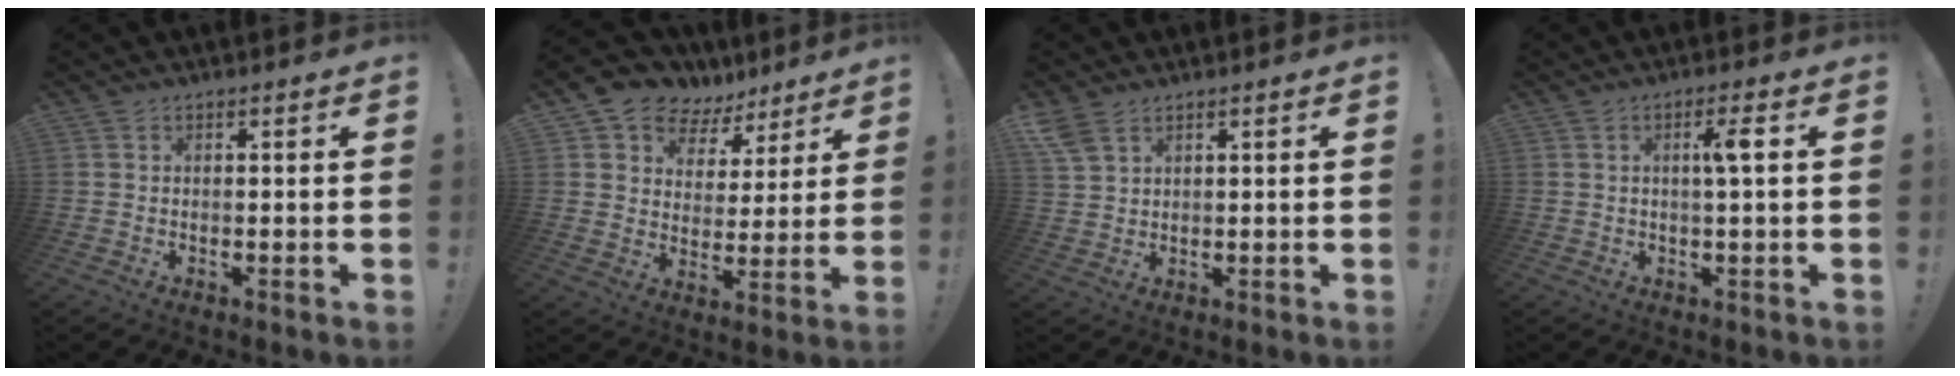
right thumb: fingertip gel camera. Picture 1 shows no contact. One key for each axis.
{"total": 8.6, "fx": 6.0, "fy": 5.9, "fz": 1.5, "tx": -0.029, "ty": -0.051, "tz": 0.115}
{"total": 5.1, "fx": 3.4, "fy": 2.7, "fz": 2.7, "tx": -0.050, "ty": -0.013, "tz": 0.069}
{"total": 4.5, "fx": 0.8, "fy": -0.1, "fz": 4.4, "tx": -0.071, "ty": -0.002, "tz": 0.002}